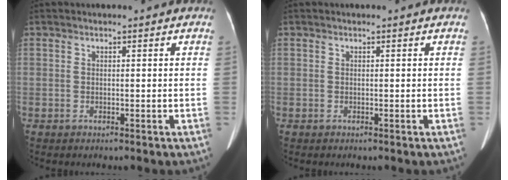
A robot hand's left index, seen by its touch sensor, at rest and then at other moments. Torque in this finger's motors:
{"motor_torque": [0.00, 0.00, 0.00, 0.00]}